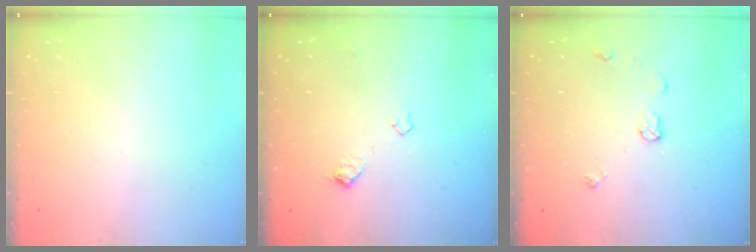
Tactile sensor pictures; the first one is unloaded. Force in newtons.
{"total": 6.6, "press": 6.5, "slide": 0.9}
{"total": 6.5, "press": 6.5, "slide": 0.3}